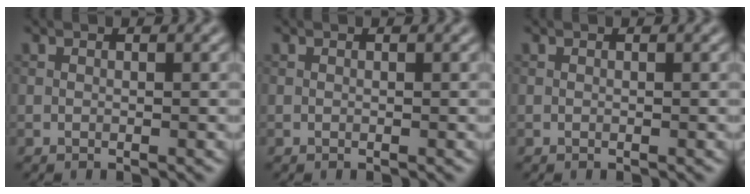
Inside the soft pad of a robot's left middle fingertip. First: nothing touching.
{"total": 0.0}
{"total": 0.0}